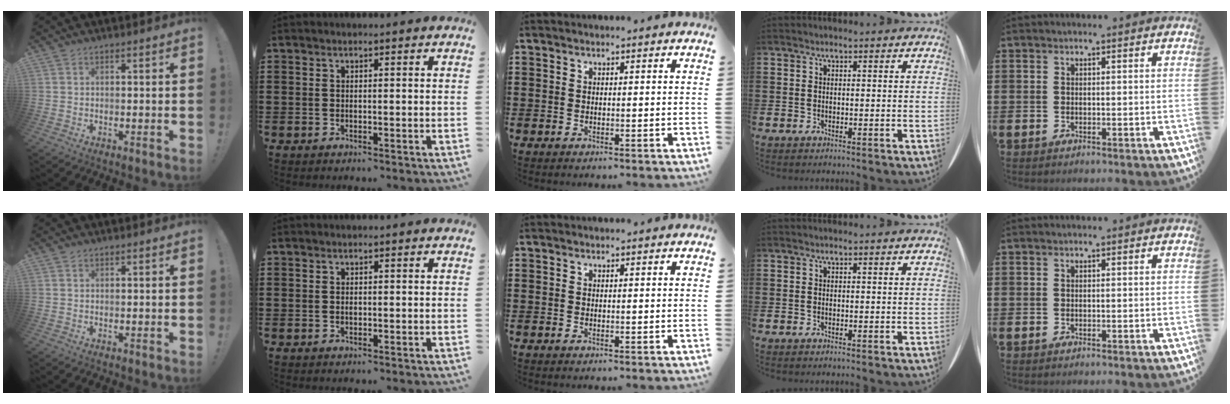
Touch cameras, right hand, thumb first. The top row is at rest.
{"index": {"total": 0.5, "force": [-0.1, 0.2, 0.5], "torque": [-0.010, -0.002, -0.001]}}